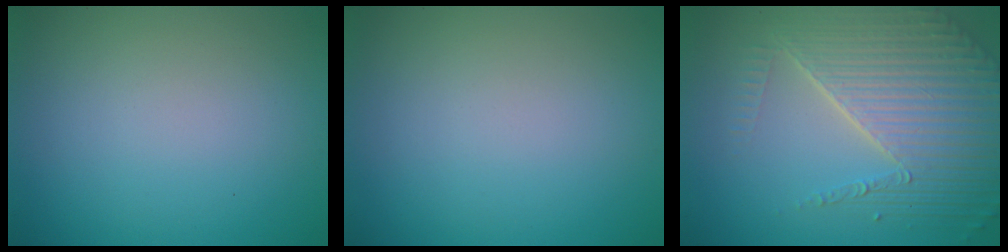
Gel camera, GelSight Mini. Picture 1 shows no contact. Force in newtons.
{"total": 0.0}
{"total": 7.6, "press": 5.4, "slide": 5.3}